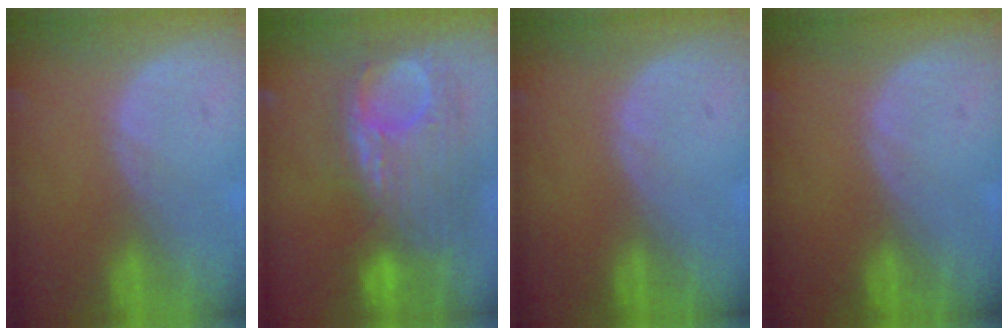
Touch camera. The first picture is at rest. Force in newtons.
{"total": 11.5, "press": 10.4, "slide": 4.9}
{"total": 0.0}
{"total": 0.0}